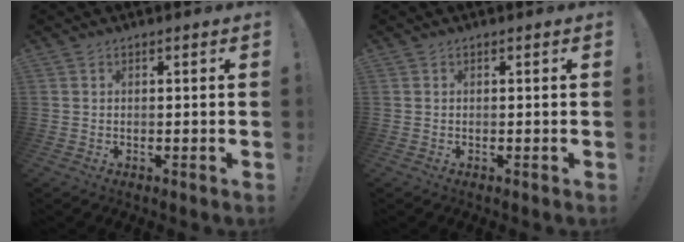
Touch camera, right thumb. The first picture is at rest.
{"total": 0.0}